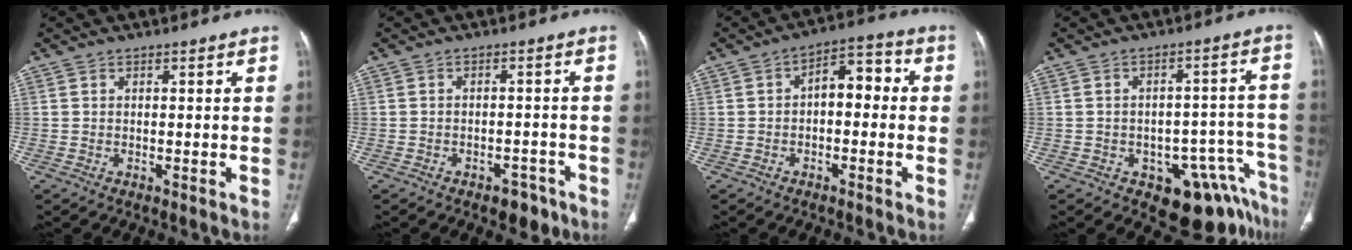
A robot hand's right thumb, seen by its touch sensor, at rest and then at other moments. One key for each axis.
{"total": 4.4, "fx": -2.9, "fy": 2.5, "fz": 2.2, "tx": -0.014, "ty": 0.019, "tz": -0.033}
{"total": 7.4, "fx": -0.1, "fy": 4.3, "fz": 6.0, "tx": -0.062, "ty": 0.034, "tz": -0.013}
{"total": 12.7, "fx": -8.4, "fy": 6.7, "fz": 6.8, "tx": -0.029, "ty": 0.084, "tz": -0.108}